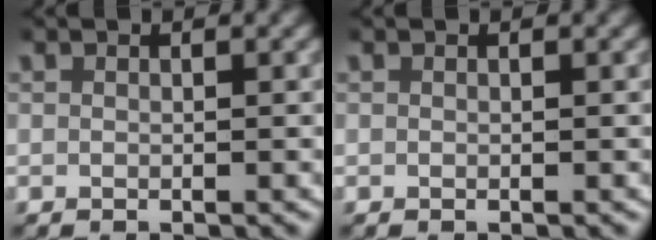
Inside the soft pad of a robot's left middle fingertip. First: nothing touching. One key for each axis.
{"total": 0.0}